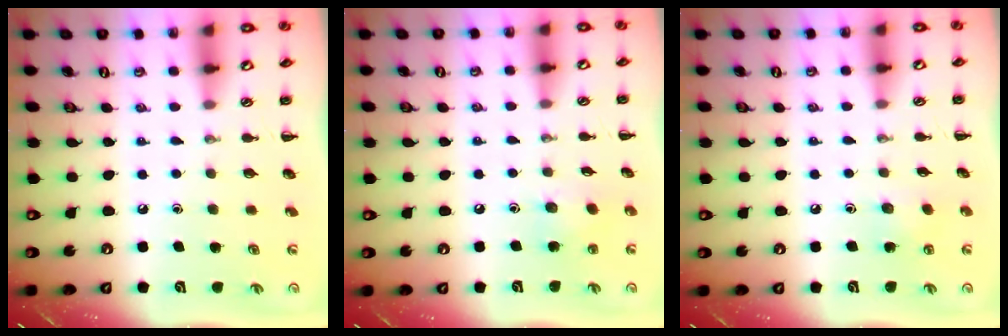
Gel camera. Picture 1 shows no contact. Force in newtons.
{"total": 6.3, "press": 6.1, "slide": 1.5}
{"total": 4.3, "press": 4.1, "slide": 1.2}